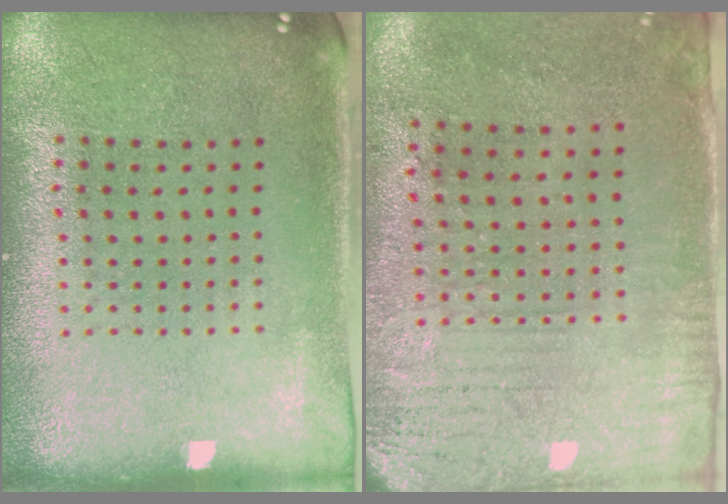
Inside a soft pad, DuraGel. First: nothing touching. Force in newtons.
{"total": 3.1, "press": 2.5, "slide": 1.9}